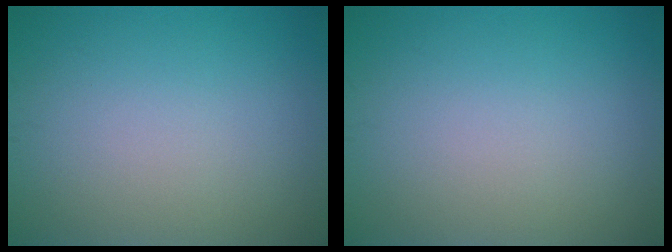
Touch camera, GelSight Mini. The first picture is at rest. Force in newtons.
{"total": 0.0}